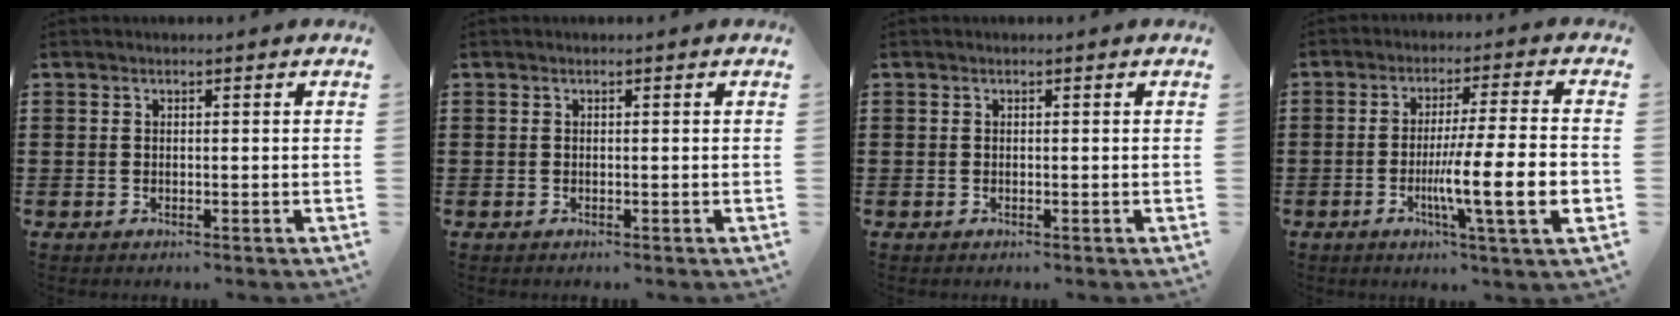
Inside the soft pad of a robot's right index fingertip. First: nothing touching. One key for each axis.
{"total": 0.0}
{"total": 0.0}
{"total": 11.5, "fx": -2.9, "fy": 0.6, "fz": 11.1, "tx": -0.190, "ty": -0.017, "tz": -0.055}